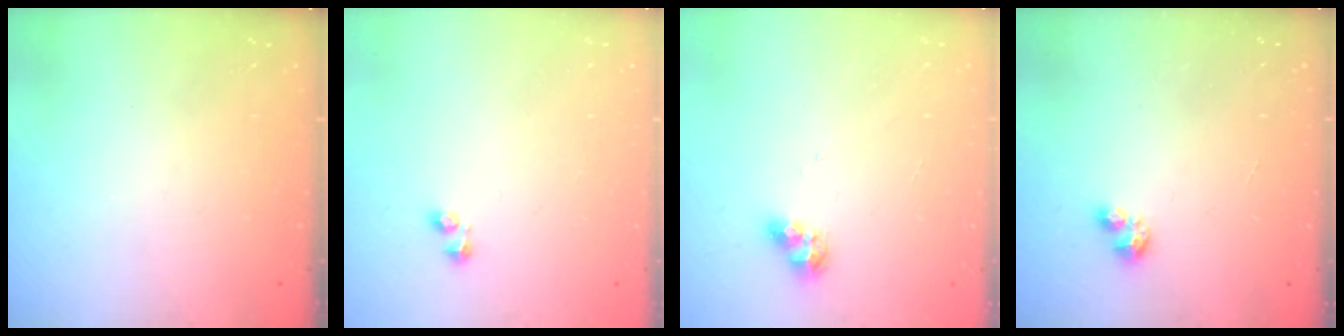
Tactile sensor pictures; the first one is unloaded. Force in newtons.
{"total": 1.9, "press": 1.9, "slide": 0.5}
{"total": 8.1, "press": 8.1, "slide": 1.0}
{"total": 1.0, "press": 1.0, "slide": 0.1}